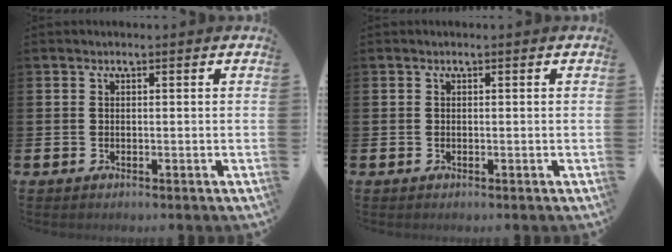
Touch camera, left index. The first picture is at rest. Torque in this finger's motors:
{"motor_torque": [-0.04, 0.10, -0.02, -0.01]}